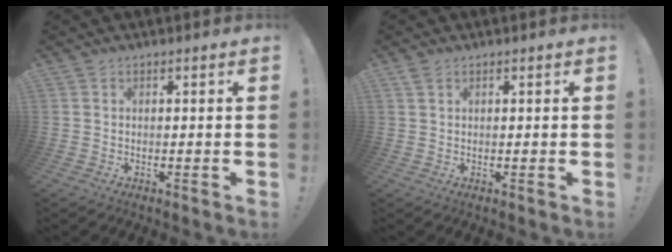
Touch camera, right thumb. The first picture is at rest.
{"total": 1.4, "force": [1.0, 0.8, 0.7], "torque": [-0.008, -0.002, 0.018]}